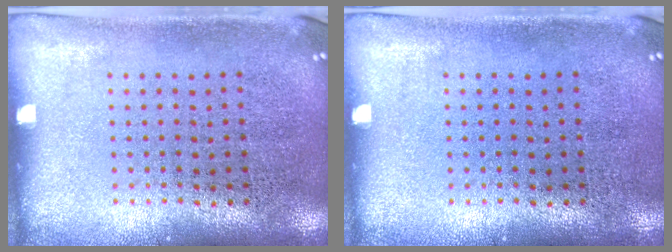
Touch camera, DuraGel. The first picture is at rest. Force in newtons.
{"total": 0.0}